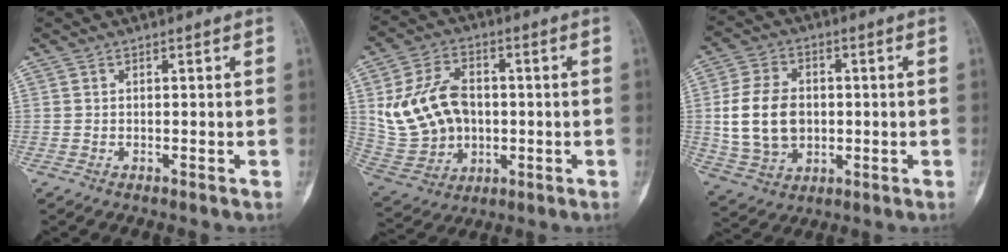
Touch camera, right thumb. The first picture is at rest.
{"total": 15.6, "force": [1.1, 11.7, 10.2], "torque": [-0.170, 0.011, 0.035]}
{"total": 13.2, "force": [0.2, 9.8, 8.9], "torque": [-0.149, 0.005, 0.012]}